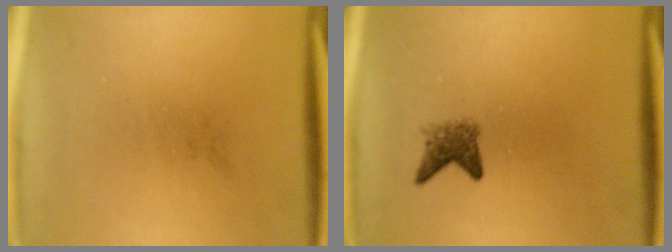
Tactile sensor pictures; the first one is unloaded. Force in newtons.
{"total": 2.3}